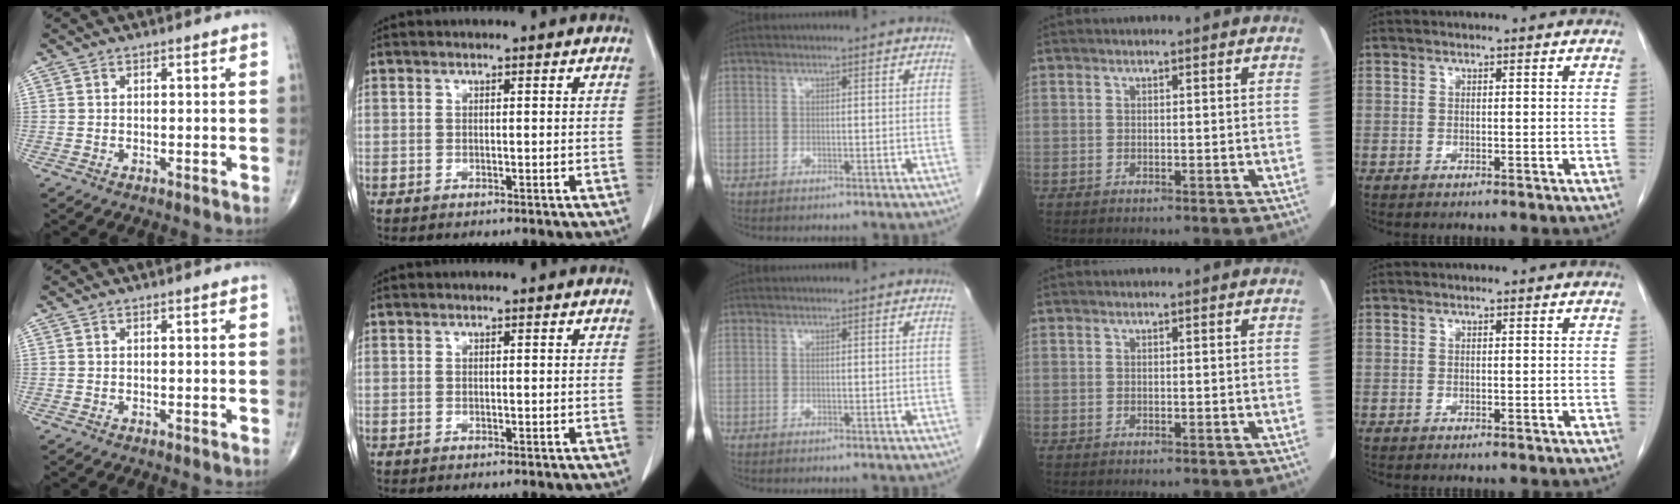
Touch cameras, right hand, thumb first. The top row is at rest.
{}